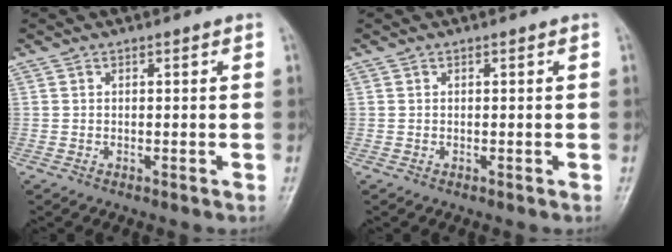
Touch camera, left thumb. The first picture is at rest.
{"total": 0.0}